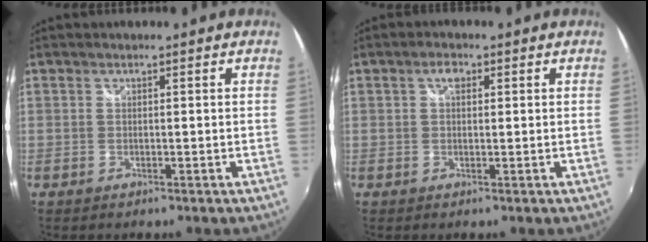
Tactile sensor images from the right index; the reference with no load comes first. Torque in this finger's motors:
{"motor_torque": [0.28, -0.01, 0.14, 0.04]}